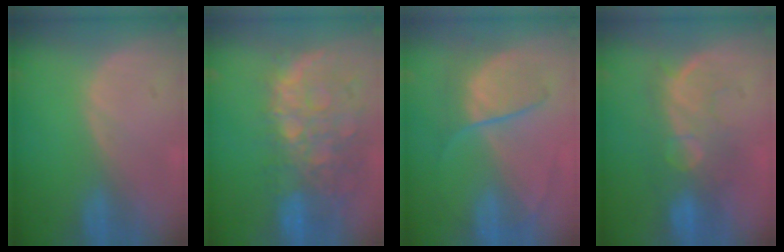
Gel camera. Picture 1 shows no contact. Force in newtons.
{"total": 12.8, "press": 10.5, "slide": 7.3}
{"total": 6.3, "press": 6.3, "slide": 0.7}
{"total": 8.2, "press": 8.0, "slide": 1.9}